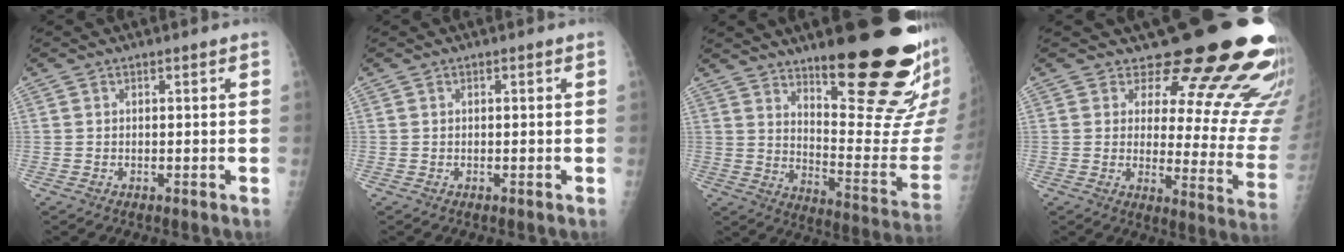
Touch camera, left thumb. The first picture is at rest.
{"total": 0.0}
{"total": 25.0, "force": [14.7, 5.8, 19.4], "torque": [-0.242, -0.091, 0.227]}
{"total": 20.4, "force": [16.8, 6.9, 9.5], "torque": [-0.074, -0.134, 0.195]}